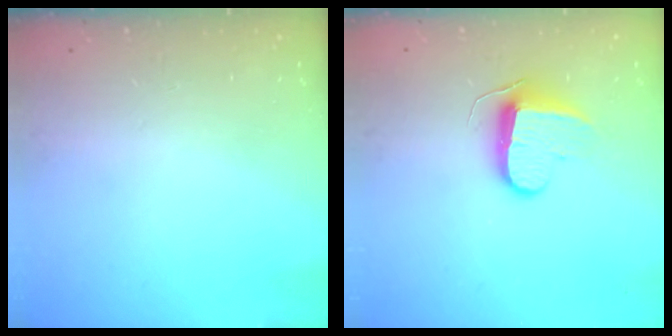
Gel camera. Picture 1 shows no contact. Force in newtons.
{"total": 9.1, "press": 9.1, "slide": 0.3}